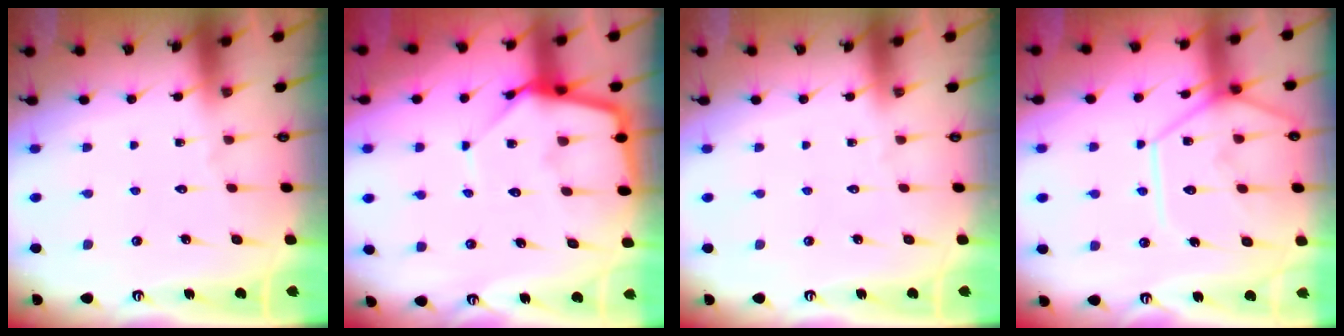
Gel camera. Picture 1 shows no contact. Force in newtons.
{"total": 10.5, "press": 10.5, "slide": 0.9}
{"total": 0.0}
{"total": 14.2, "press": 14.1, "slide": 1.4}